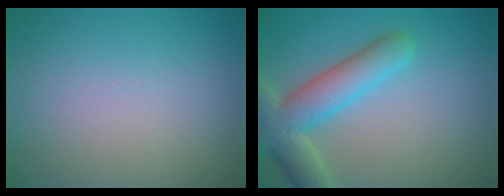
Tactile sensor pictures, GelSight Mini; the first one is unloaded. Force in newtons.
{"total": 6.5, "press": 6.4, "slide": 0.5}